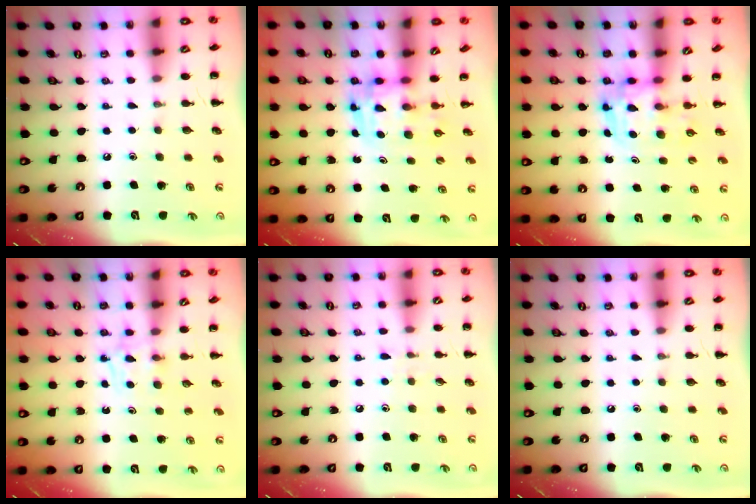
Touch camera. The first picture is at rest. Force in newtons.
{"total": 3.5, "press": 3.5, "slide": 0.6}
{"total": 3.5, "press": 3.5, "slide": 0.6}
{"total": 3.2, "press": 2.8, "slide": 1.5}
{"total": 4.0, "press": 3.7, "slide": 1.5}
{"total": 0.0}